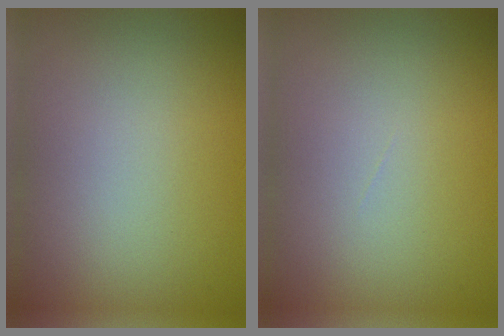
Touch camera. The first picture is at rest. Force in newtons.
{"total": 0.0}